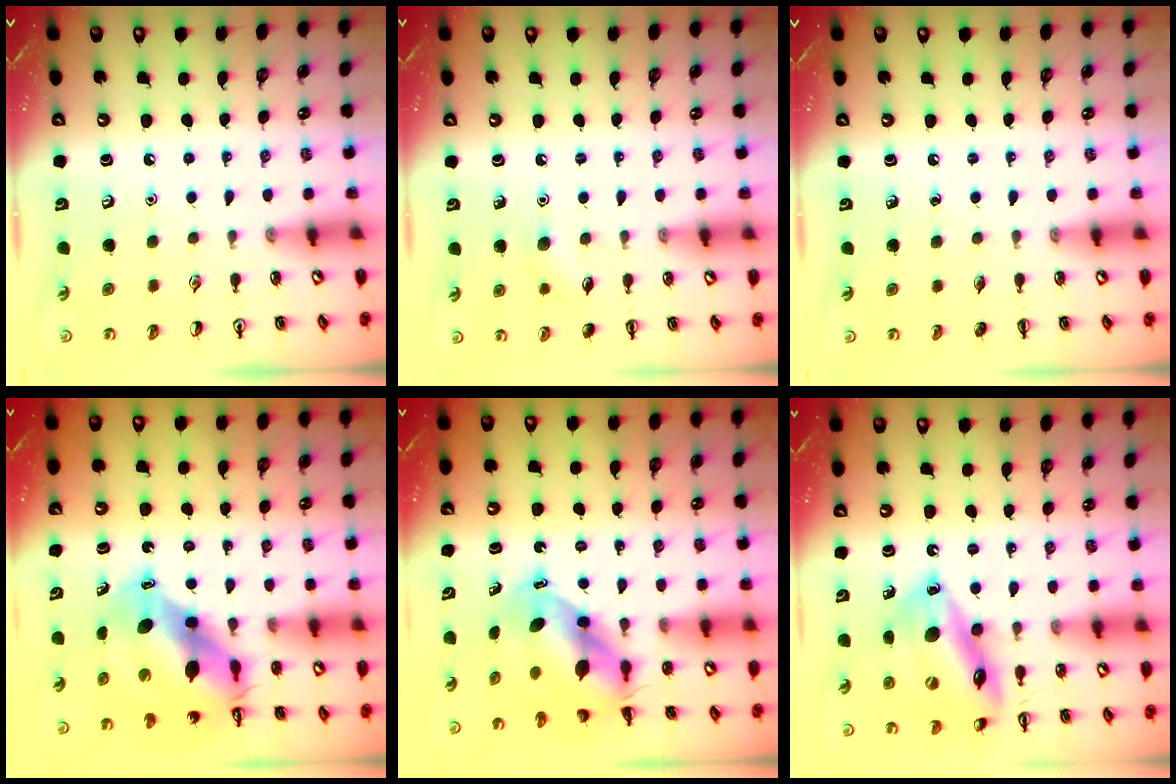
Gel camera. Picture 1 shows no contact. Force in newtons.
{"total": 6.3, "press": 6.0, "slide": 1.9}
{"total": 0.0}
{"total": 10.1, "press": 9.7, "slide": 2.8}
{"total": 6.4, "press": 6.2, "slide": 1.7}
{"total": 17.3, "press": 17.1, "slide": 2.7}